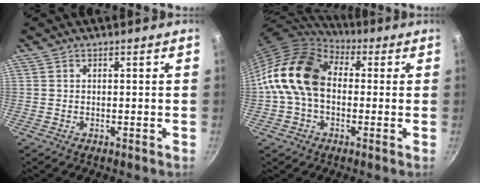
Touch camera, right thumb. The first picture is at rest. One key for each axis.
{"total": 15.8, "fx": 0.7, "fy": 11.2, "fz": 11.1, "tx": -0.182, "ty": 0.032, "tz": -0.006}